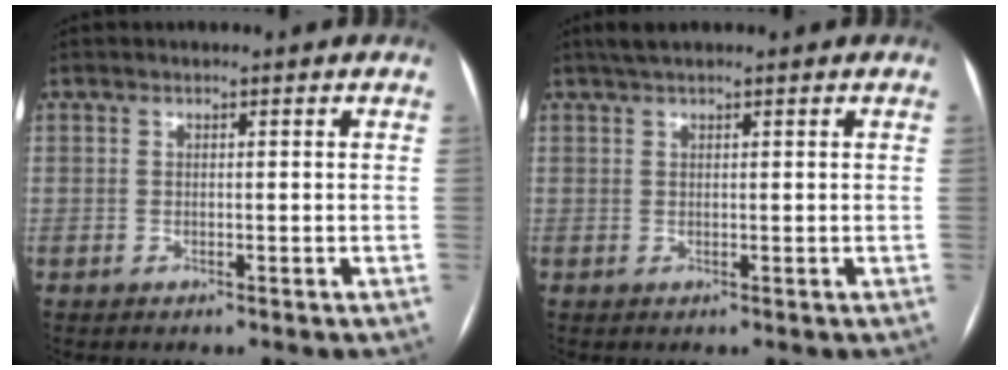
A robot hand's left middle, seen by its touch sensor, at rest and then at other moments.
{"total": 2.1, "force": [1.7, 0.2, 1.3], "torque": [-0.025, 0.017, 0.031]}